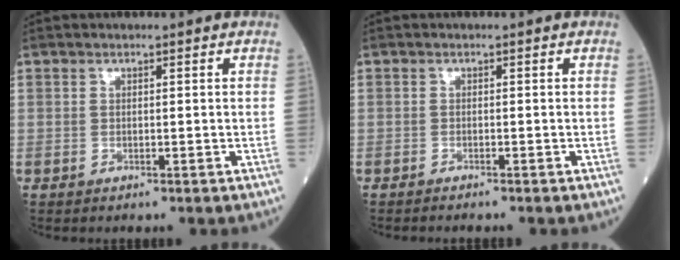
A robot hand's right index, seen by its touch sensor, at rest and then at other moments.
{"total": 1.3, "force": [-1.2, 0.0, 0.4], "torque": [-0.008, 0.000, -0.016]}